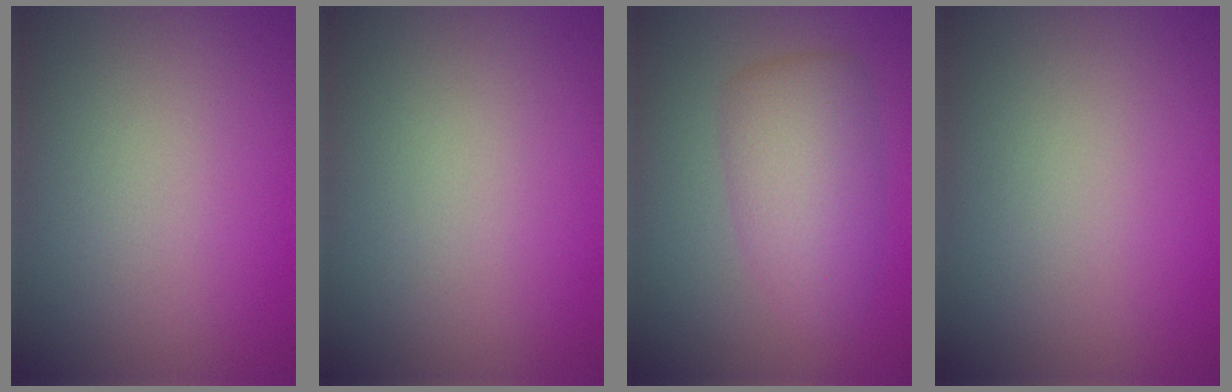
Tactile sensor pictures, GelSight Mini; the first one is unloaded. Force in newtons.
{"total": 0.0}
{"total": 4.7, "press": 4.7, "slide": 0.1}
{"total": 0.0}